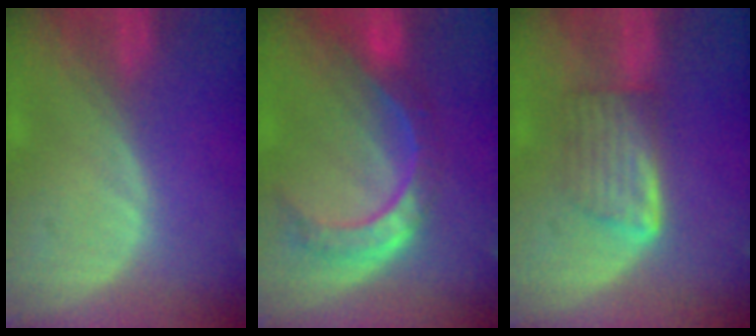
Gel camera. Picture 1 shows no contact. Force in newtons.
{"total": 8.8, "press": 7.3, "slide": 4.9}
{"total": 5.7, "press": 5.3, "slide": 2.3}